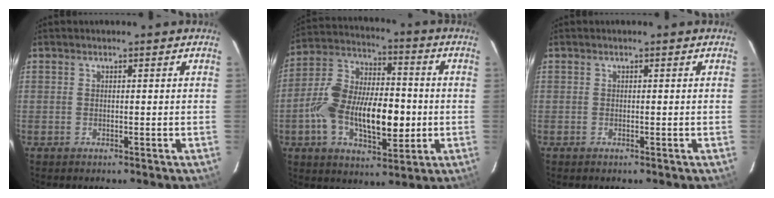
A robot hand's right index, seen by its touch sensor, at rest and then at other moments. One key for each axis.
{"total": 18.5, "fx": -3.8, "fy": 9.1, "fz": 15.6, "tx": -0.298, "ty": 0.008, "tz": -0.063}
{"total": 0.0}